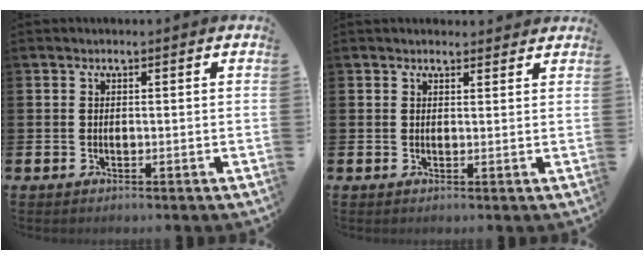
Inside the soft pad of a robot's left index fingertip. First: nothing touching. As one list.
[{"total": 1.6, "force": [1.5, 0.4, 0.0], "torque": [0.015, -0.006, 0.024]}]